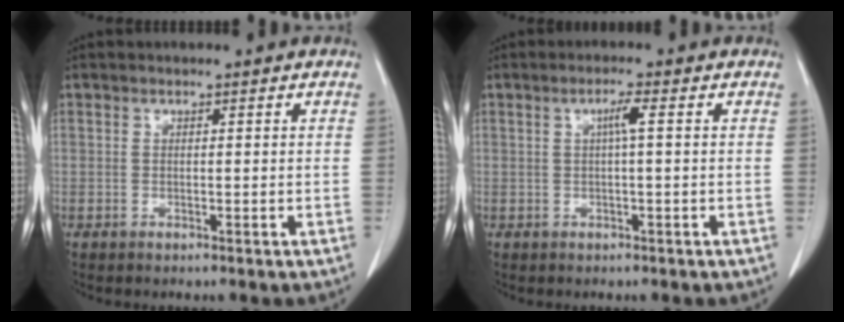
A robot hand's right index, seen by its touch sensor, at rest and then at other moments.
{"total": 2.4, "force": [0.4, -0.2, 2.4], "torque": [-0.045, 0.002, 0.007]}